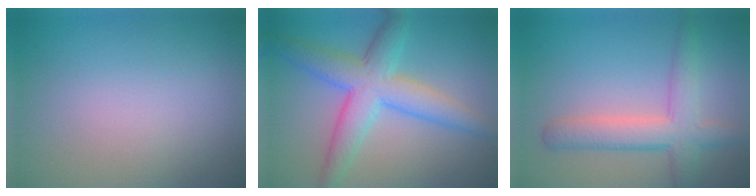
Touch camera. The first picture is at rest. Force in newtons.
{"total": 6.6, "press": 6.6, "slide": 0.1}
{"total": 4.7, "press": 4.7, "slide": 0.2}